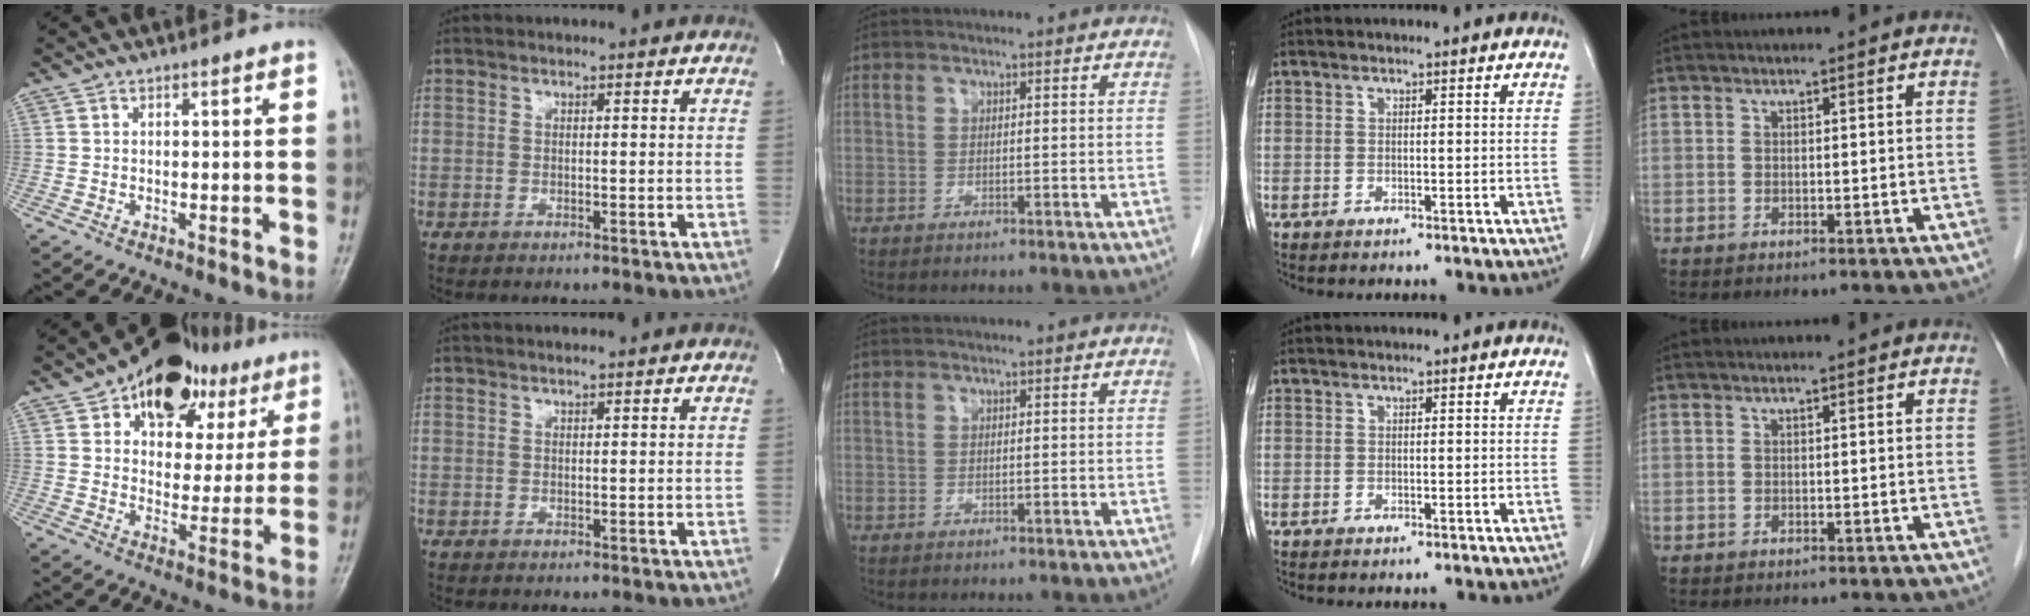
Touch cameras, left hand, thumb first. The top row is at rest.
{"thumb": {"total": 19.6, "force": [10.5, 11.9, 11.6], "torque": [-0.099, -0.017, 0.152]}, "index": {"total": 0.6, "force": [0.5, -0.1, 0.4], "torque": [-0.013, 0.004, 0.011]}}